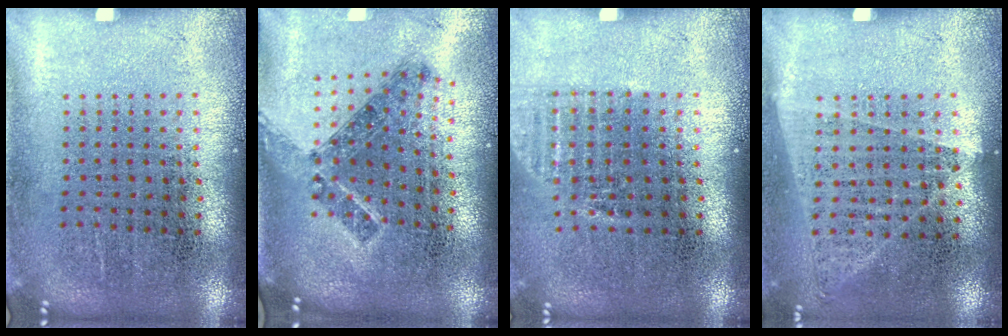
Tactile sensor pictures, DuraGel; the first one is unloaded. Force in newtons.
{"total": 1.1, "press": 0.9, "slide": 0.7}
{"total": 1.1, "press": 1.0, "slide": 0.4}
{"total": 1.0, "press": 0.9, "slide": 0.4}